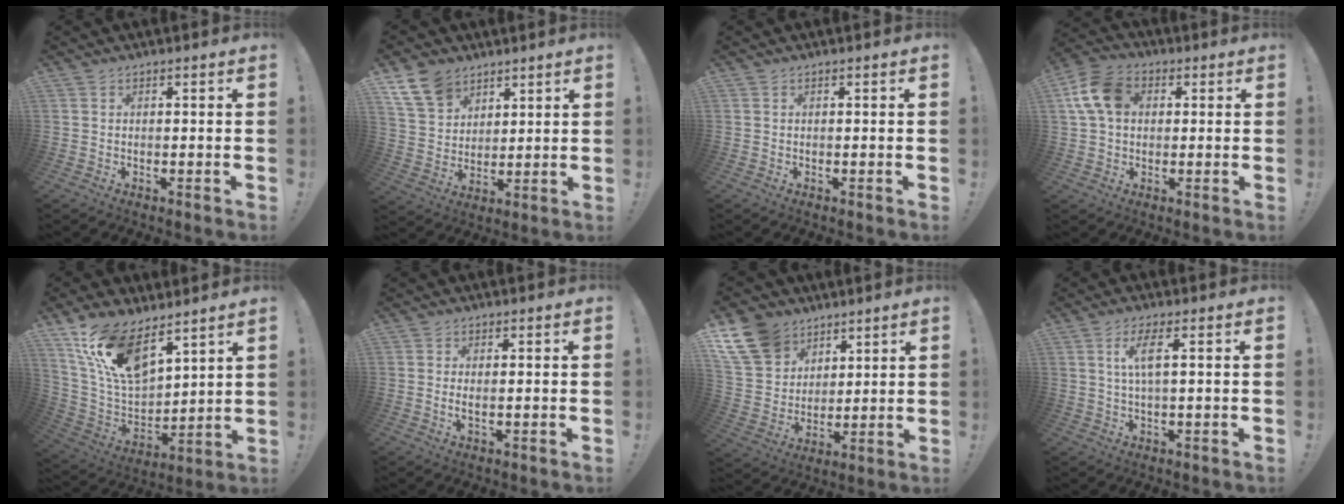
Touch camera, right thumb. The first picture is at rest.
{"total": 11.3, "force": [7.7, 7.2, 4.0], "torque": [-0.077, -0.040, 0.154]}
{"total": 0.0}
{"total": 11.5, "force": [2.4, 8.4, 7.5], "torque": [-0.145, 0.016, 0.052]}
{"total": 18.0, "force": [11.8, 8.1, 10.9], "torque": [-0.218, -0.068, 0.220]}
{"total": 1.8, "force": [0.0, 0.2, 1.8], "torque": [-0.030, -0.002, -0.002]}
{"total": 15.5, "force": [9.2, 11.1, 5.7], "torque": [-0.115, -0.048, 0.185]}
{"total": 5.6, "force": [1.3, 0.9, 5.3], "torque": [-0.099, 0.000, 0.018]}